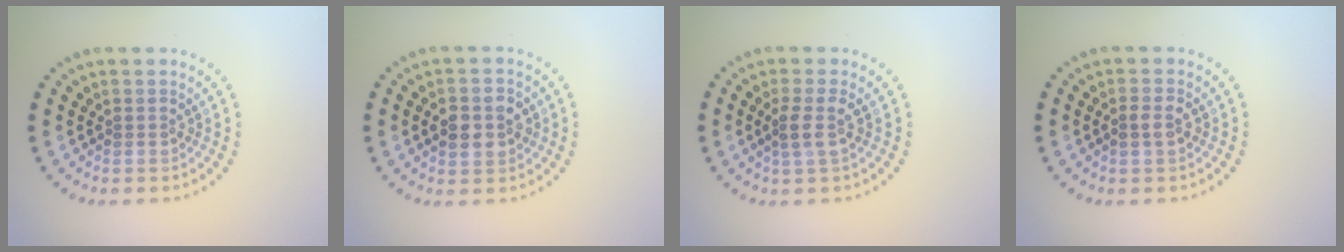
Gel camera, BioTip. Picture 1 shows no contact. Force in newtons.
{"total": 3.5, "press": 3.5, "slide": 0.1}
{"total": 2.1, "press": 1.7, "slide": 1.2}
{"total": 1.6, "press": 1.6, "slide": 0.2}